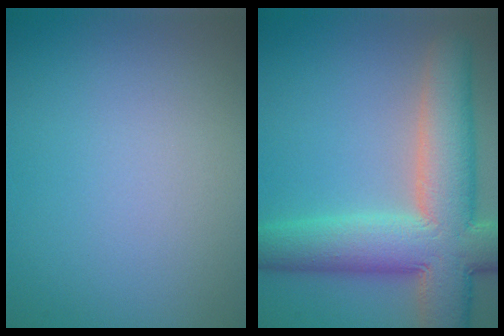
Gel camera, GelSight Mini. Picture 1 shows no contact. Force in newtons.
{"total": 10.9, "press": 10.9, "slide": 0.7}